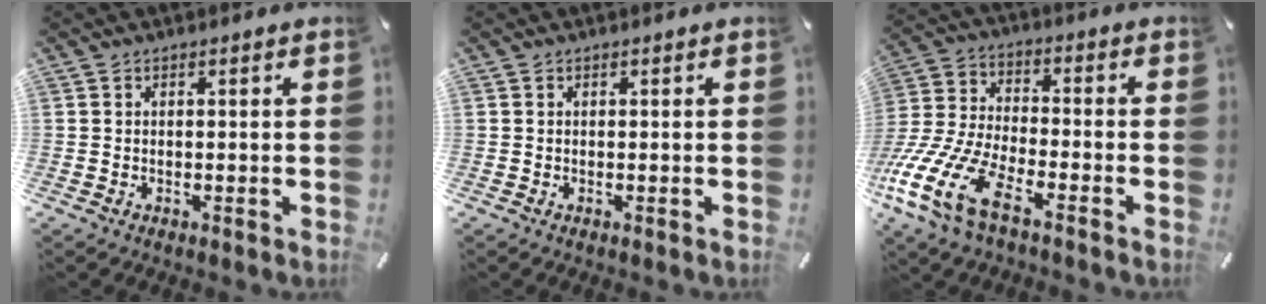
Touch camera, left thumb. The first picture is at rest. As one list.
[{"total": 0.0}, {"total": 15.7, "force": [-9.6, 6.5, 10.5], "torque": [-0.228, 0.037, -0.175]}]